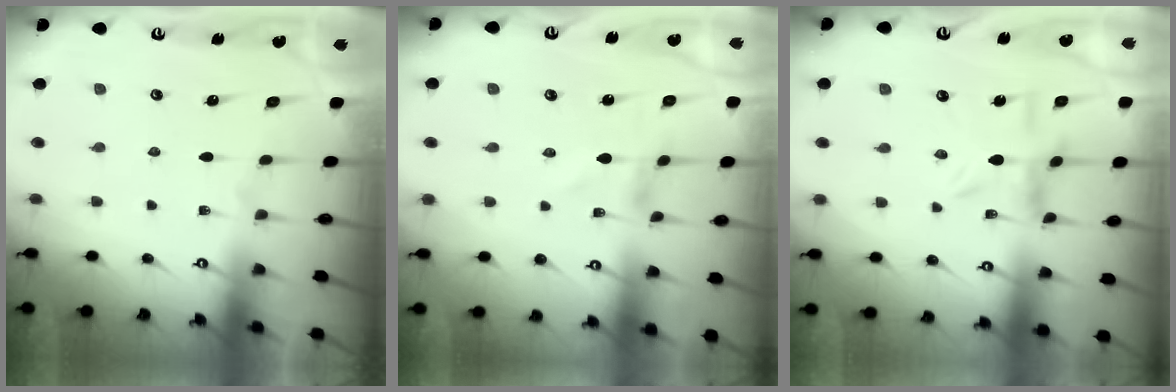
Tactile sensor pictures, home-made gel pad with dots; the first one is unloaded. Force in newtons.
{"total": 0.9, "press": 0.9, "slide": 0.1}
{"total": 6.9, "press": 6.9, "slide": 0.5}